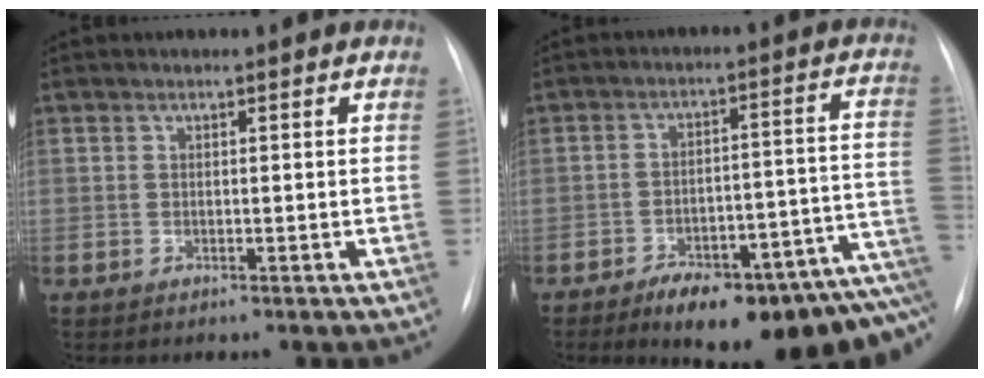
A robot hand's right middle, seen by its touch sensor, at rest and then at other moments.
{"total": 19.2, "force": [-12.8, 5.5, 13.2], "torque": [-0.097, 0.048, -0.167]}